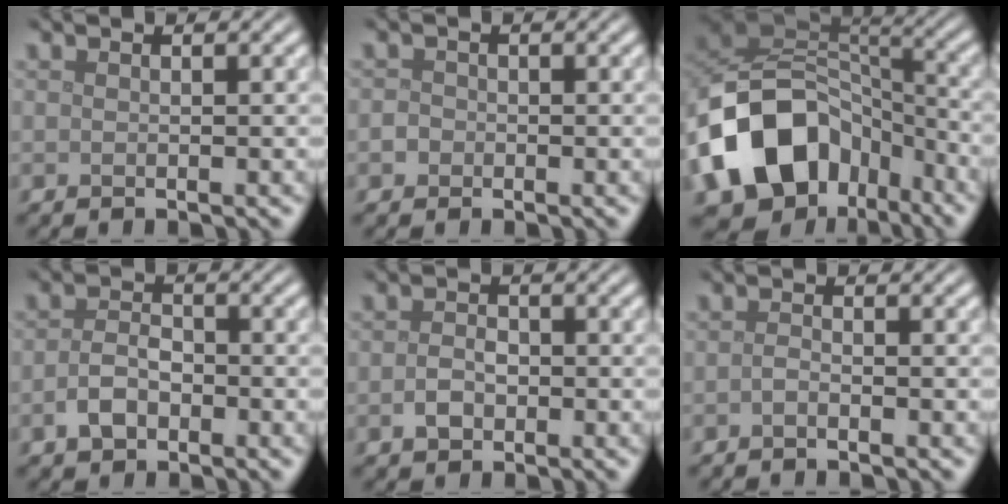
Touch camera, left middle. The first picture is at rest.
{"total": 1.4, "force": [-0.5, 1.2, 0.4], "torque": [-0.001, 0.001, -0.011]}
{"total": 14.5, "force": [-6.4, 10.8, 7.2], "torque": [-0.159, -0.009, -0.112]}
{"total": 2.7, "force": [-1.3, 1.8, 1.6], "torque": [-0.031, 0.004, -0.027]}
{"total": 2.0, "force": [-0.7, 1.5, 1.1], "torque": [-0.023, 0.001, -0.017]}
{"total": 0.8, "force": [-0.6, 0.3, 0.5], "torque": [-0.013, 0.001, -0.013]}